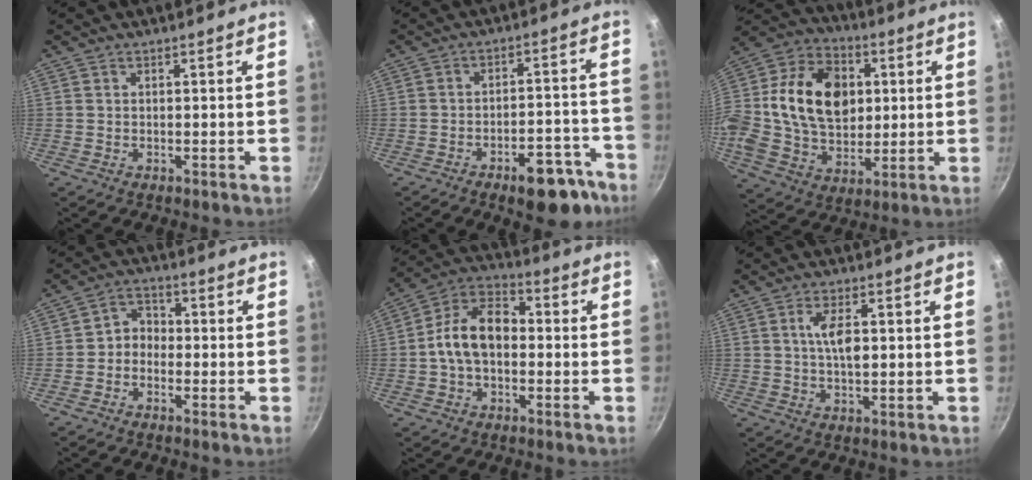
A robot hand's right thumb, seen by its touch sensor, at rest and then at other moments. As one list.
[{"total": 12.2, "force": [-7.6, 5.4, 7.9], "torque": [-0.052, 0.063, -0.096]}, {"total": 25.0, "force": [3.3, 18.0, 17.0], "torque": [-0.299, 0.027, 0.049]}, {"total": 4.1, "force": [-1.3, 3.3, 2.0], "torque": [-0.012, 0.026, -0.036]}, {"total": 11.8, "force": [-0.9, 7.8, 8.8], "torque": [-0.127, 0.042, -0.037]}, {"total": 5.5, "force": [0.8, 2.3, 4.9], "torque": [-0.086, 0.003, 0.015]}]